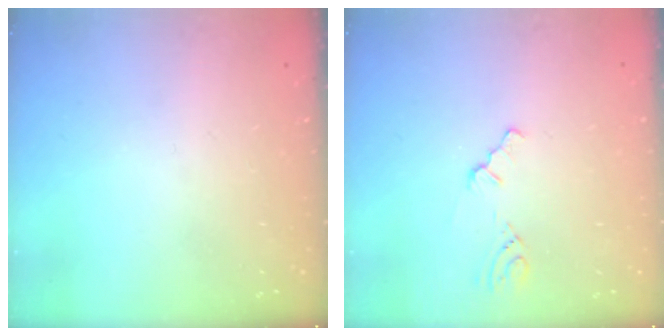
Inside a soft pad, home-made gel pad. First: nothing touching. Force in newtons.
{"total": 1.3, "press": 1.3, "slide": 0.2}